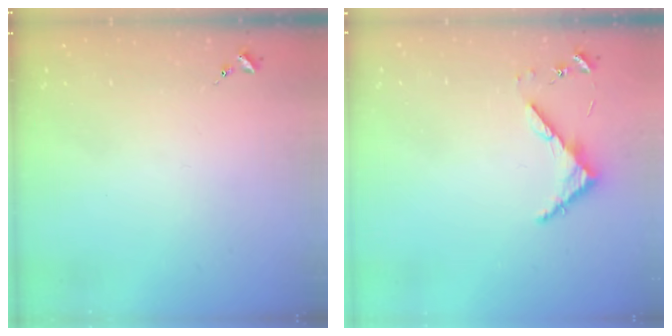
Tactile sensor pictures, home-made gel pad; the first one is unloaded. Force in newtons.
{"total": 4.6, "press": 4.6, "slide": 0.4}